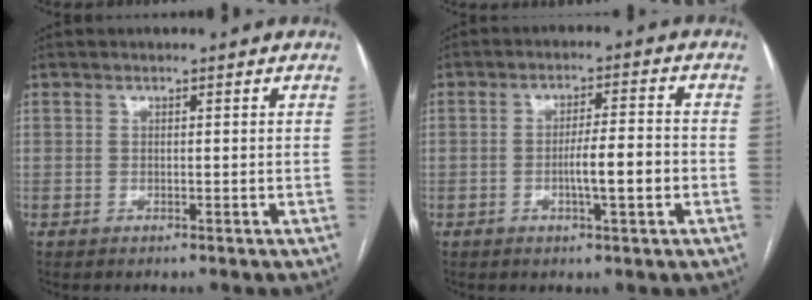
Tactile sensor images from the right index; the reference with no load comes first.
{"total": 6.1, "force": [-1.6, 0.6, 5.9], "torque": [-0.102, 0.006, -0.022]}